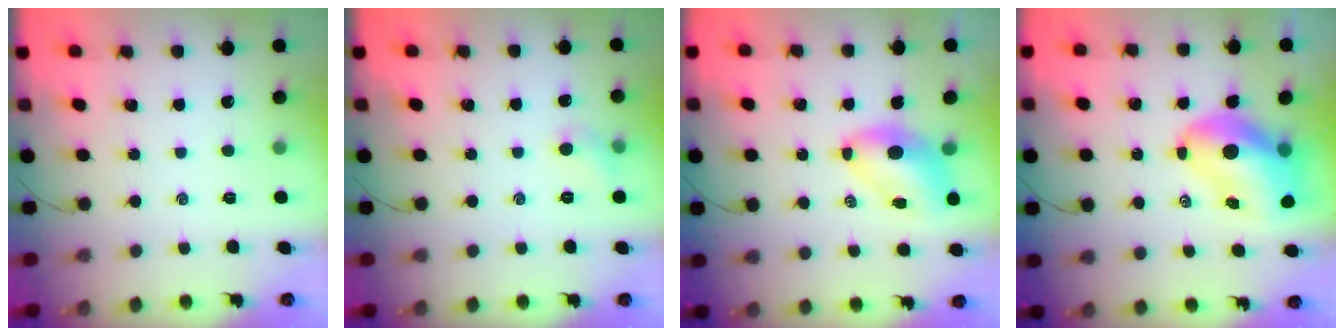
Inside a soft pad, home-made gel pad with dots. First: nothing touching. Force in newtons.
{"total": 5.1, "press": 4.9, "slide": 1.3}
{"total": 6.7, "press": 6.6, "slide": 1.3}
{"total": 10.2, "press": 9.8, "slide": 2.9}